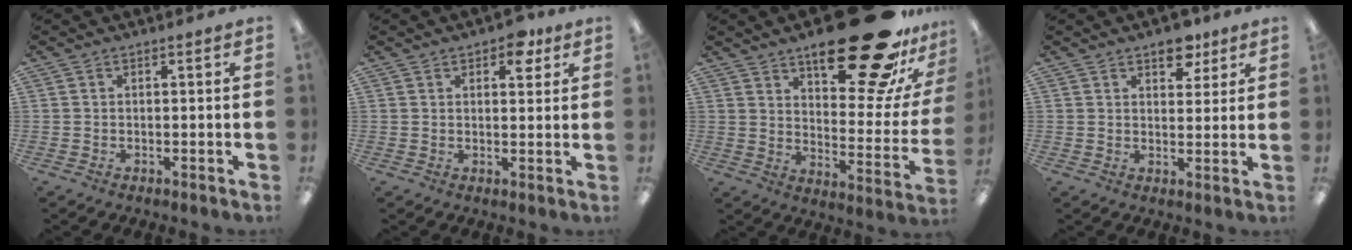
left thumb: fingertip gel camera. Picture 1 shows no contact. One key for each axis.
{"total": 5.5, "fx": 3.3, "fy": 2.8, "fz": 3.4, "tx": -0.034, "ty": -0.007, "tz": 0.050}
{"total": 28.6, "fx": 18.9, "fy": 10.0, "fz": 19.0, "tx": -0.247, "ty": -0.120, "tz": 0.299}
{"total": 6.8, "fx": 4.7, "fy": 3.7, "fz": 3.3, "tx": -0.020, "ty": -0.024, "tz": 0.076}